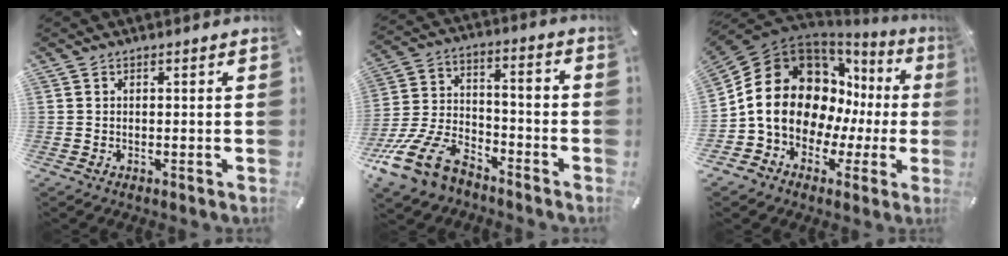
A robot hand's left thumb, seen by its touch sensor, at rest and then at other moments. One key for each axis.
{"total": 15.8, "fx": -10.9, "fy": 8.0, "fz": 8.1, "tx": -0.154, "ty": 0.059, "tz": -0.194}
{"total": 19.5, "fx": 2.4, "fy": 15.9, "fz": 10.9, "tx": -0.188, "ty": -0.032, "tz": 0.059}